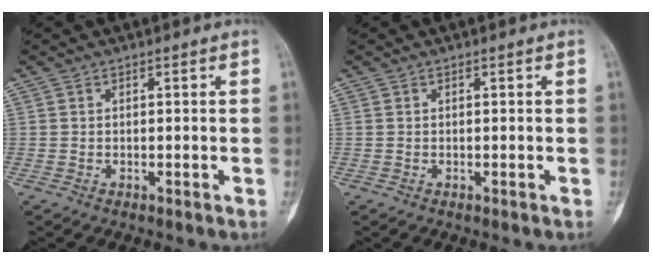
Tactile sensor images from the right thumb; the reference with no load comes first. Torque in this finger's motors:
{"motor_torque": [0.37, -0.33, 0.00, -0.01, 0.01]}